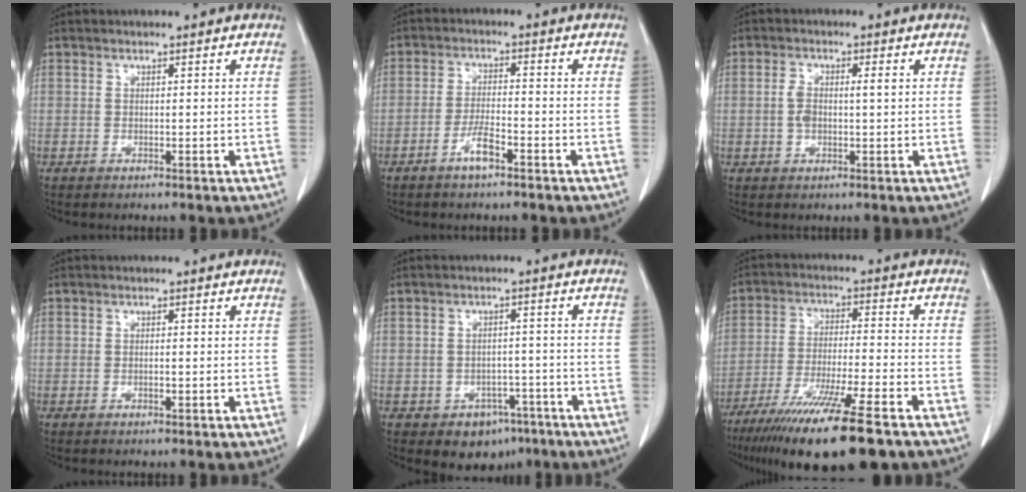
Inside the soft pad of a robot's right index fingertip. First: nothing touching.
{"total": 4.0, "force": [-2.5, 0.5, 3.1], "torque": [-0.062, 0.000, -0.049]}
{"total": 3.7, "force": [0.3, 1.3, 3.4], "torque": [-0.075, 0.012, 0.007]}
{"total": 0.7, "force": [-0.2, 0.2, 0.7], "torque": [-0.012, -0.001, -0.002]}
{"total": 6.2, "force": [-3.8, 4.3, 2.3], "torque": [-0.020, 0.010, -0.045]}
{"total": 18.5, "force": [-13.1, 1.2, 13.1], "torque": [-0.204, -0.050, -0.216]}